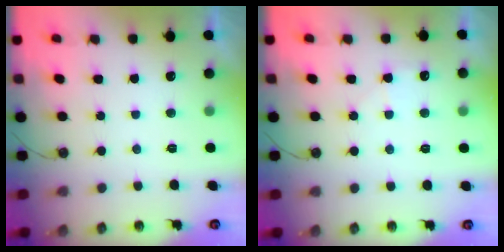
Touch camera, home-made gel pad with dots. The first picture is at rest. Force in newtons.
{"total": 6.5, "press": 6.5, "slide": 0.8}